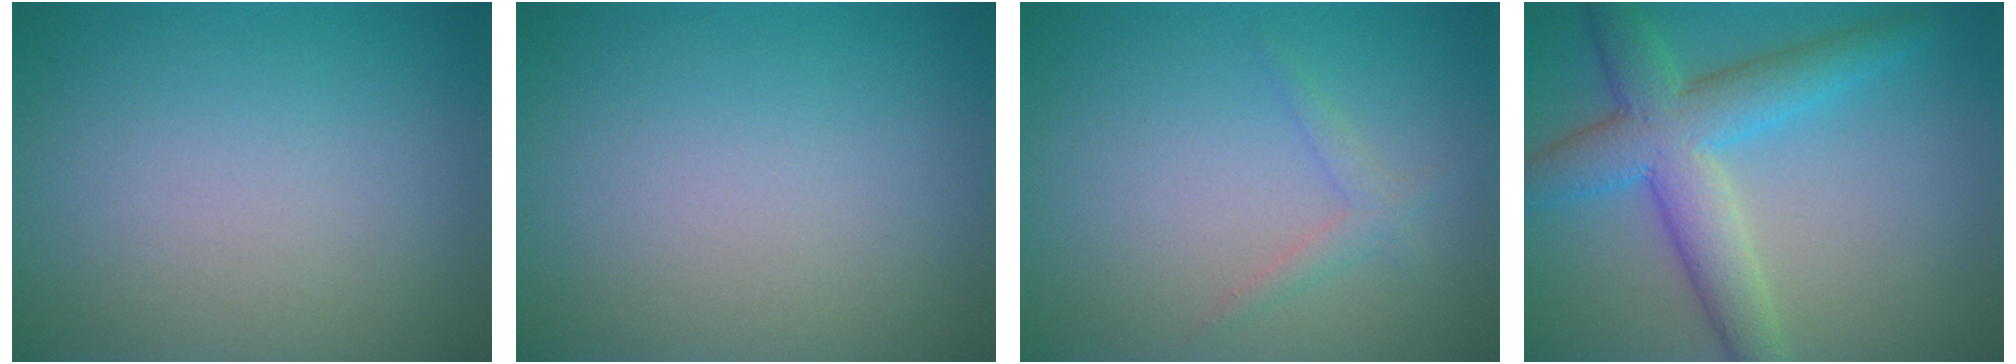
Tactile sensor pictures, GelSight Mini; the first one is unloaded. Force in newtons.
{"total": 0.0}
{"total": 1.3, "press": 1.3, "slide": 0.1}
{"total": 6.7, "press": 6.7, "slide": 0.2}